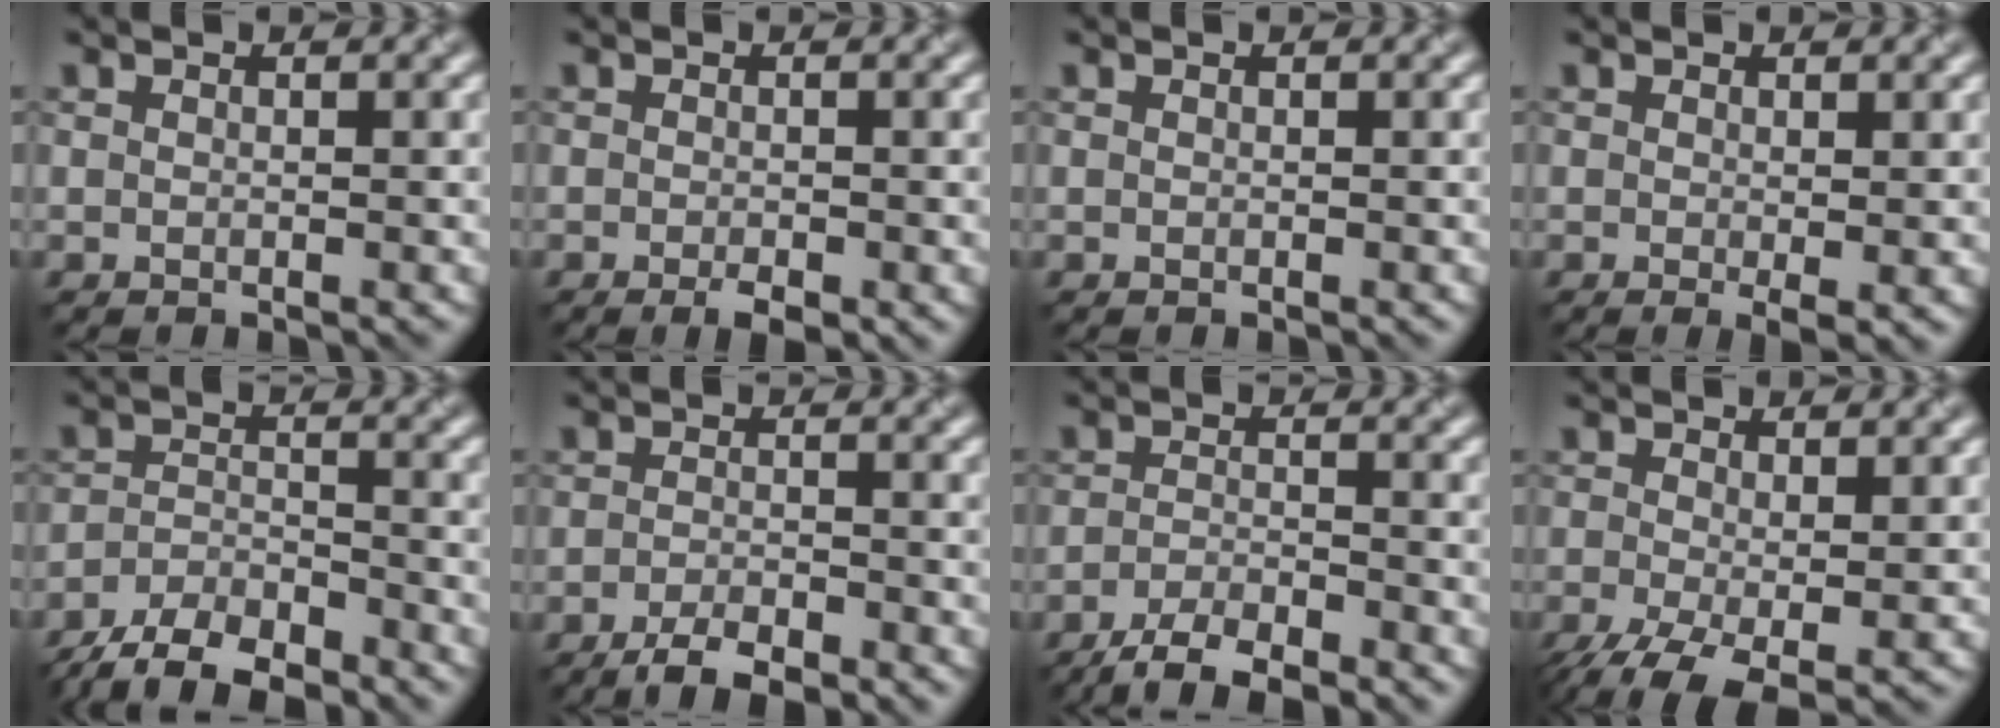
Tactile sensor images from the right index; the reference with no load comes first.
{"total": 1.9, "force": [-1.0, 0.6, 1.5], "torque": [-0.023, -0.004, -0.015]}
{"total": 0.0}
{"total": 1.3, "force": [0.0, 0.2, 1.3], "torque": [-0.019, -0.011, 0.000]}
{"total": 6.6, "force": [-5.5, 1.8, 3.0], "torque": [-0.052, -0.009, -0.105]}
{"total": 3.8, "force": [-2.7, 1.1, 2.5], "torque": [-0.046, -0.003, -0.049]}
{"total": 4.6, "force": [-3.7, 1.0, 2.6], "torque": [-0.048, -0.005, -0.071]}
{"total": 6.0, "force": [-2.7, 2.5, 4.7], "torque": [-0.109, -0.017, -0.049]}